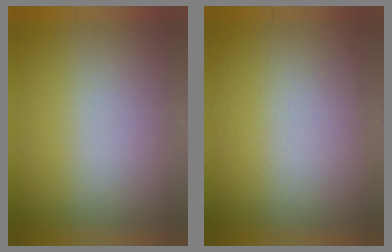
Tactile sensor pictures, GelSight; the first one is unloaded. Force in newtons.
{"total": 2.9}